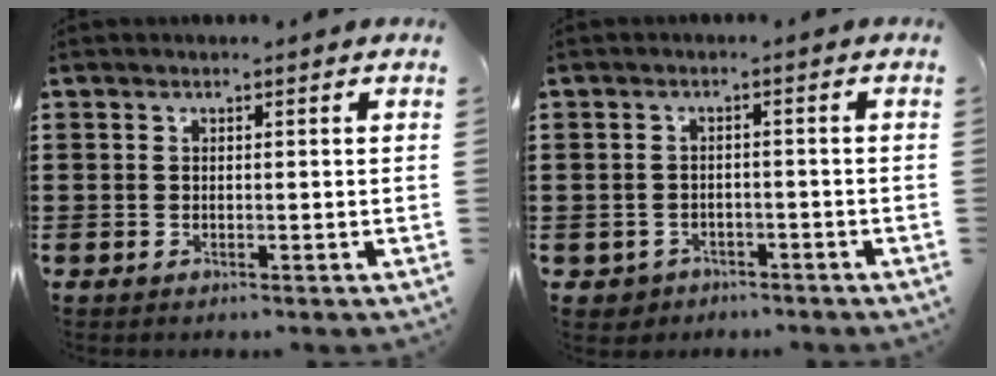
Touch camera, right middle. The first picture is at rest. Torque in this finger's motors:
{"motor_torque": [-0.03, -0.05, 0.04, -0.01]}